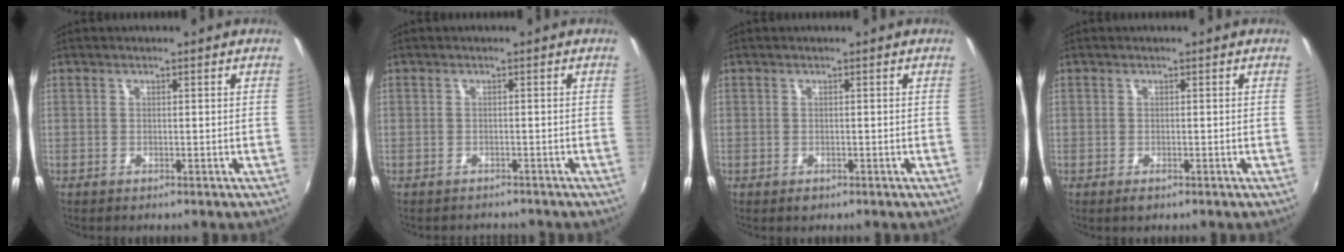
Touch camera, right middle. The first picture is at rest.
{"total": 2.6, "force": [-2.4, 0.7, 0.5], "torque": [-0.015, -0.011, -0.032]}
{"total": 1.0, "force": [-0.6, 0.7, 0.3], "torque": [-0.005, -0.005, -0.010]}
{"total": 1.0, "force": [-0.6, 0.5, 0.5], "torque": [-0.008, -0.005, -0.012]}